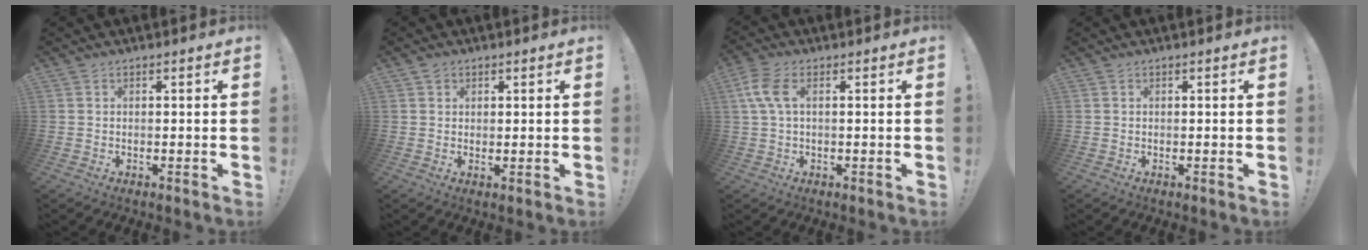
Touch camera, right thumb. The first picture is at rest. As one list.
[{"total": 1.2, "force": [0.9, 0.8, 0.2], "torque": [0.009, -0.006, 0.015]}, {"total": 6.6, "force": [1.5, 3.1, 5.6], "torque": [-0.118, 0.002, 0.031]}, {"total": 0.0}]